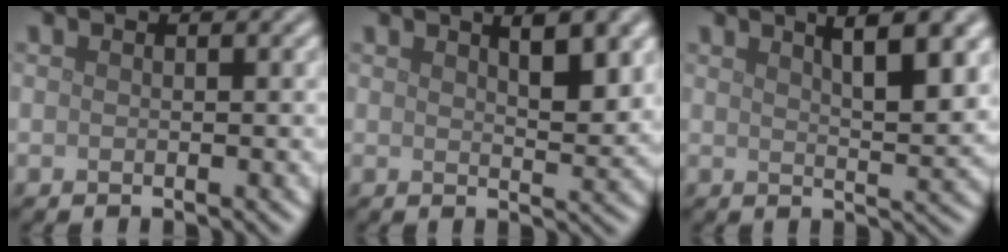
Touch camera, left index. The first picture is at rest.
{"total": 3.9, "force": [2.0, 1.1, 3.1], "torque": [-0.039, -0.001, 0.034]}
{"total": 5.9, "force": [2.8, 1.7, 4.9], "torque": [-0.054, 0.008, 0.036]}